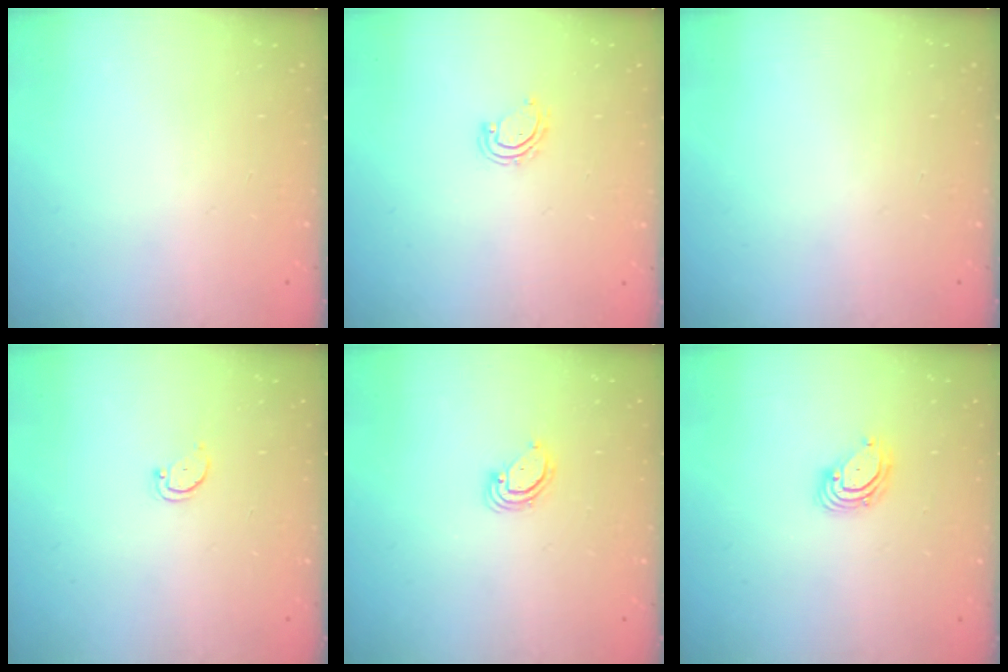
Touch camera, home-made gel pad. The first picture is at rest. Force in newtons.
{"total": 3.2, "press": 3.1, "slide": 0.2}
{"total": 0.0}
{"total": 2.5, "press": 2.4, "slide": 0.4}
{"total": 2.9, "press": 2.9, "slide": 0.2}
{"total": 3.9, "press": 3.9, "slide": 0.2}